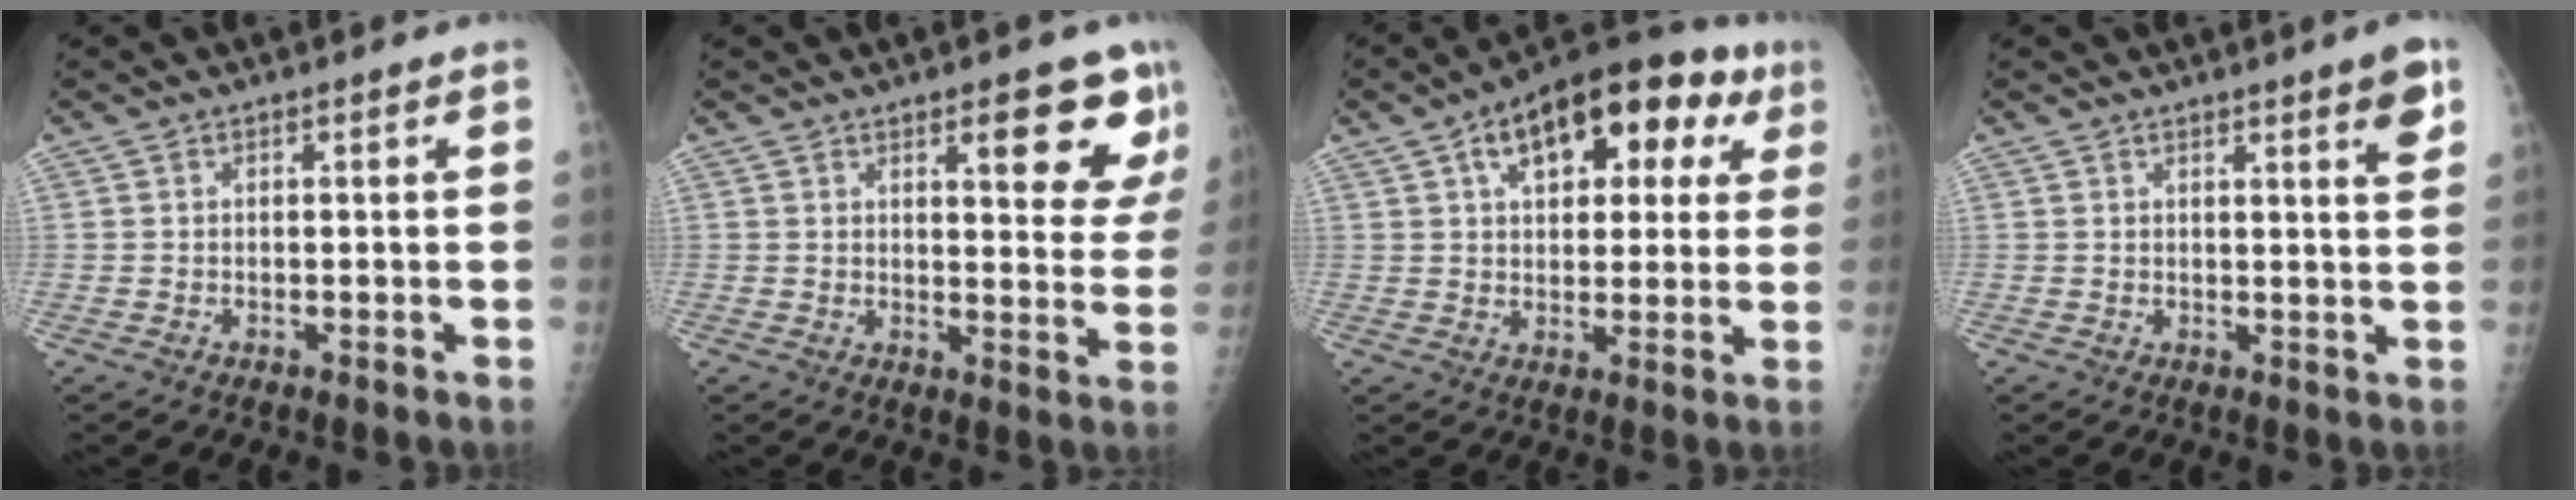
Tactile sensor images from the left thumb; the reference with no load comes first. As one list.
[{"total": 14.1, "force": [7.8, 4.2, 11.0], "torque": [-0.104, -0.040, 0.104]}, {"total": 19.5, "force": [7.9, 10.3, 14.6], "torque": [-0.167, 0.020, 0.108]}, {"total": 4.6, "force": [2.6, 0.5, 3.7], "torque": [-0.044, -0.014, 0.034]}]